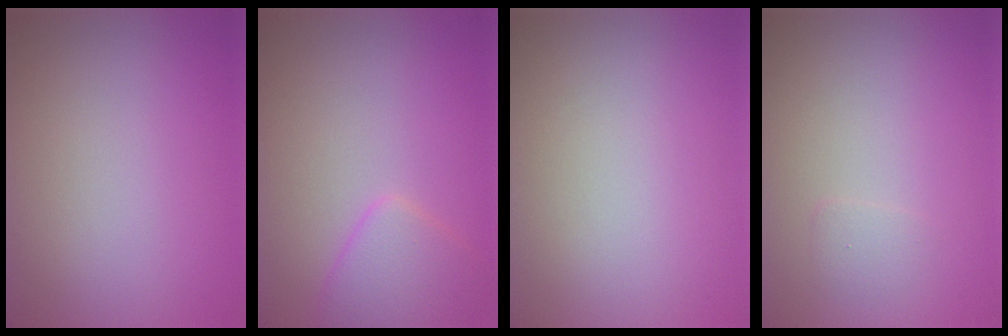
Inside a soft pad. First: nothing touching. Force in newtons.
{"total": 2.7, "press": 2.7, "slide": 0.1}
{"total": 0.0}
{"total": 0.8, "press": 0.8, "slide": 0.0}